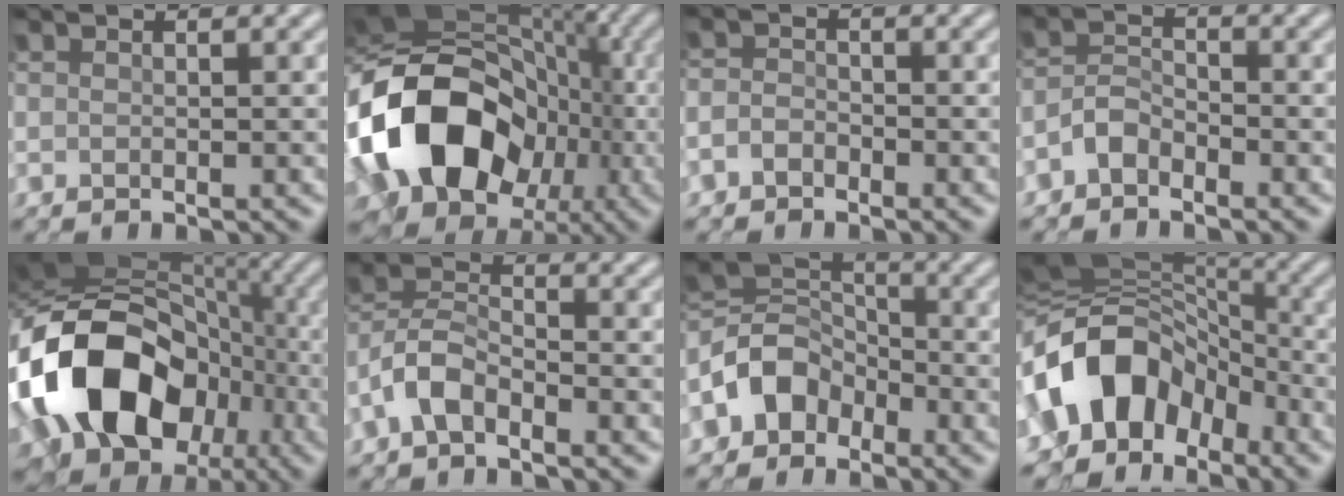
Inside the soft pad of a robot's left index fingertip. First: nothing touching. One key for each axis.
{"total": 17.5, "fx": -3.4, "fy": 13.2, "fz": 10.9, "tx": -0.224, "ty": -0.007, "tz": -0.052}
{"total": 1.7, "fx": -1.3, "fy": 0.9, "fz": 0.6, "tx": -0.014, "ty": 0.008, "tz": -0.032}
{"total": 2.1, "fx": -1.7, "fy": 0.8, "fz": 1.0, "tx": -0.024, "ty": 0.014, "tz": -0.040}
{"total": 15.5, "fx": -3.9, "fy": 11.4, "fz": 9.7, "tx": -0.177, "ty": -0.004, "tz": -0.062}
{"total": 3.9, "fx": -2.6, "fy": 1.7, "fz": 2.3, "tx": -0.055, "ty": 0.014, "tz": -0.060}
{"total": 5.2, "fx": -2.9, "fy": 3.8, "fz": 2.2, "tx": -0.038, "ty": 0.014, "tz": -0.065}
{"total": 12.1, "fx": -4.5, "fy": 8.7, "fz": 7.1, "tx": -0.126, "ty": 0.011, "tz": -0.089}